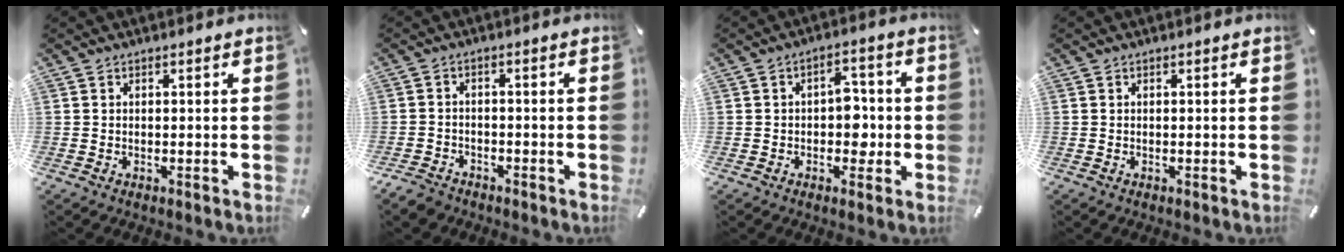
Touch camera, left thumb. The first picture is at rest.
{"total": 3.4, "force": [-2.9, 1.7, 0.7], "torque": [-0.024, 0.015, -0.062]}
{"total": 6.3, "force": [-0.7, 4.5, 4.3], "torque": [-0.048, 0.004, -0.018]}
{"total": 0.0}